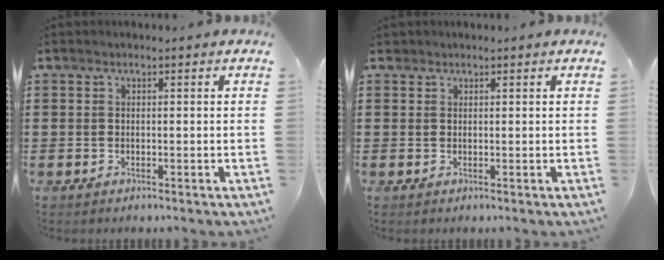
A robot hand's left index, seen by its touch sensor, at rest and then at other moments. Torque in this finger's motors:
{"motor_torque": [1.12, 1.02, -0.09, -0.02]}